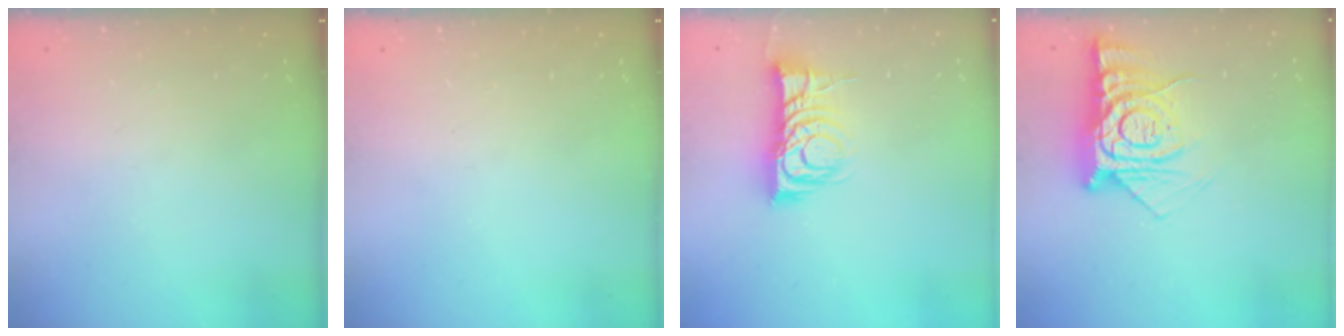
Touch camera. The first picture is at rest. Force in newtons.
{"total": 0.0}
{"total": 10.8, "press": 10.8, "slide": 0.8}
{"total": 12.8, "press": 12.8, "slide": 1.0}